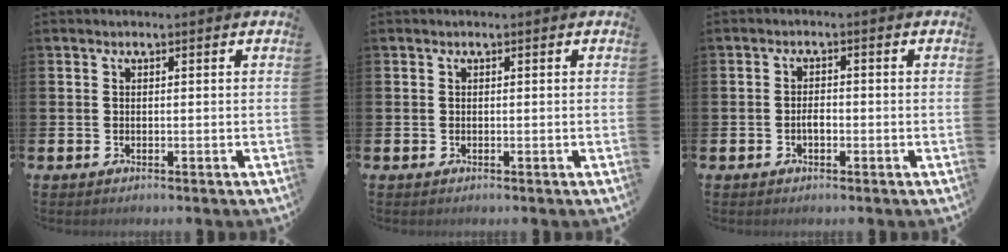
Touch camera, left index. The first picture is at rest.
{"total": 0.0}
{"total": 1.8, "force": [-0.5, 0.9, 1.4], "torque": [-0.018, -0.001, -0.013]}